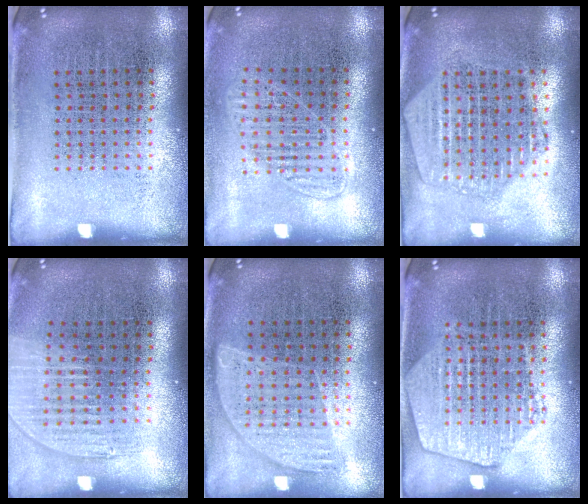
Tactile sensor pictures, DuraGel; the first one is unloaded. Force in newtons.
{"total": 1.2, "press": 1.1, "slide": 0.5}
{"total": 2.0, "press": 1.9, "slide": 0.8}
{"total": 1.2, "press": 1.1, "slide": 0.5}
{"total": 0.9, "press": 0.8, "slide": 0.3}
{"total": 2.4, "press": 2.4, "slide": 0.3}